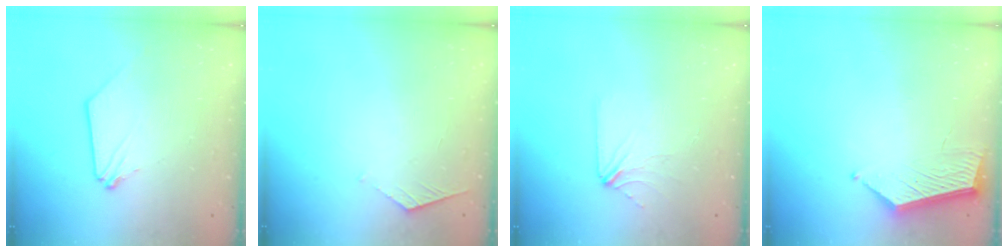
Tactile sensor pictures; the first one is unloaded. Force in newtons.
{"total": 4.0, "press": 4.0, "slide": 0.4}
{"total": 2.8, "press": 2.8, "slide": 0.4}
{"total": 5.8, "press": 5.8, "slide": 0.2}